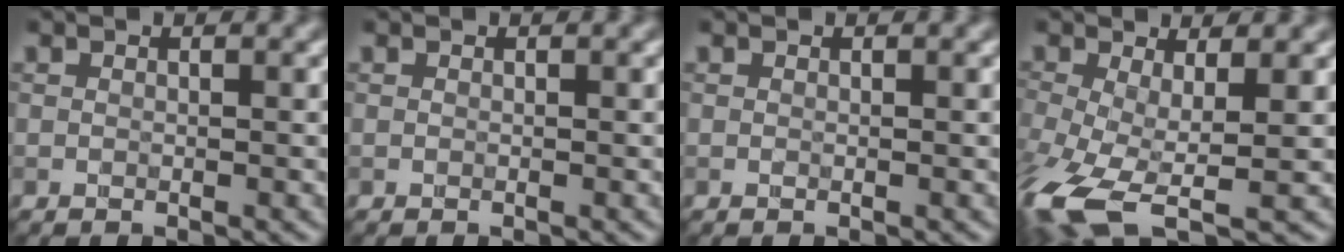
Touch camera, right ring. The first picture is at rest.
{"total": 0.0}
{"total": 0.0}
{"total": 7.8, "force": [-3.2, 2.8, 6.5], "torque": [-0.150, -0.021, -0.064]}